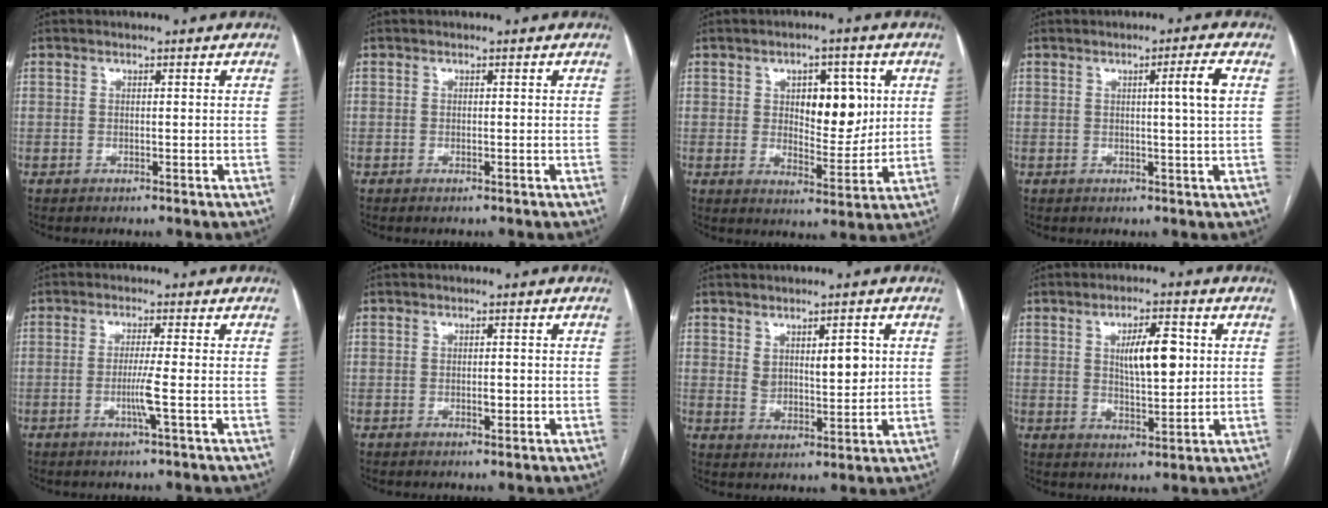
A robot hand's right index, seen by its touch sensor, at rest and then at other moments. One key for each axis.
{"total": 0.0}
{"total": 8.5, "fx": 2.3, "fy": 4.1, "fz": 7.1, "tx": -0.094, "ty": 0.006, "tz": 0.039}
{"total": 3.9, "fx": 0.8, "fy": -1.0, "fz": 3.7, "tx": -0.057, "ty": -0.002, "tz": 0.012}
{"total": 2.0, "fx": -0.5, "fy": -0.3, "fz": 1.9, "tx": -0.038, "ty": -0.003, "tz": -0.009}
{"total": 1.4, "fx": -0.3, "fy": 0.6, "fz": 1.2, "tx": -0.020, "ty": 0.001, "tz": -0.002}
{"total": 5.9, "fx": 2.2, "fy": 2.5, "fz": 4.9, "tx": -0.079, "ty": -0.002, "tz": 0.044}
{"total": 7.7, "fx": 1.8, "fy": 2.3, "fz": 7.2, "tx": -0.118, "ty": 0.005, "tz": 0.035}